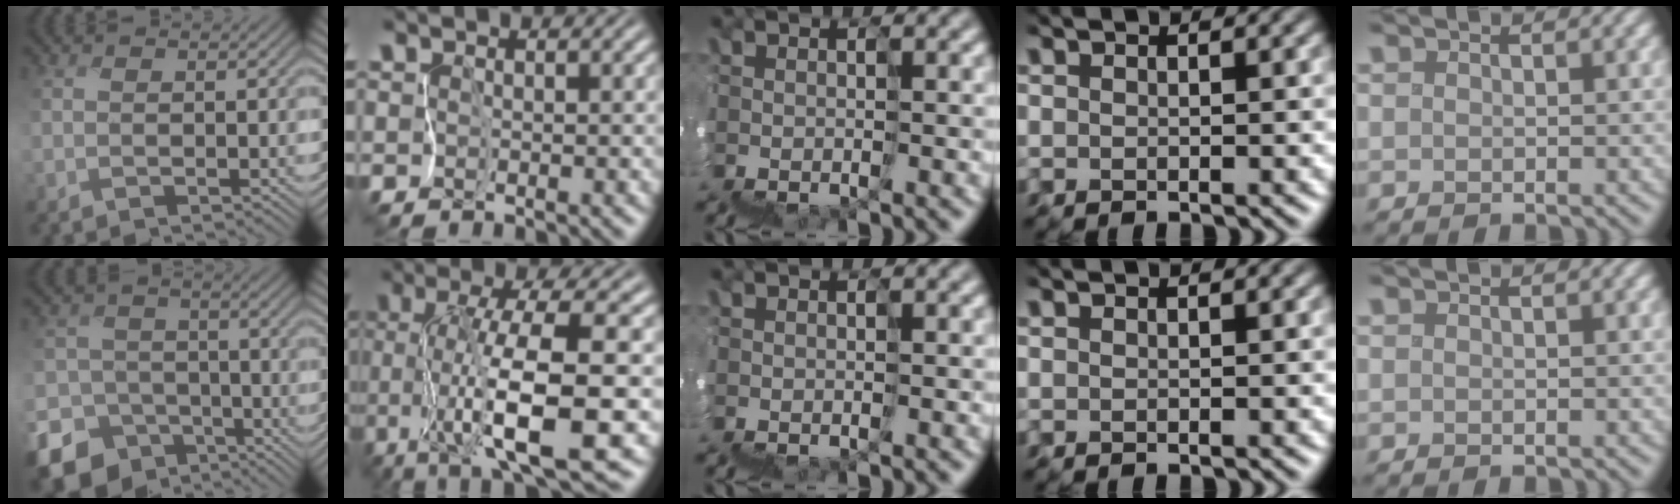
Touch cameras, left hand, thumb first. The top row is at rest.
{"thumb": {"total": 16.8, "force": [-9.9, 13.0, 3.7], "torque": [-0.128, -0.069, -0.161]}, "index": {"total": 9.7, "force": [-1.6, 0.9, 9.6], "torque": [-0.169, 0.004, -0.031]}}